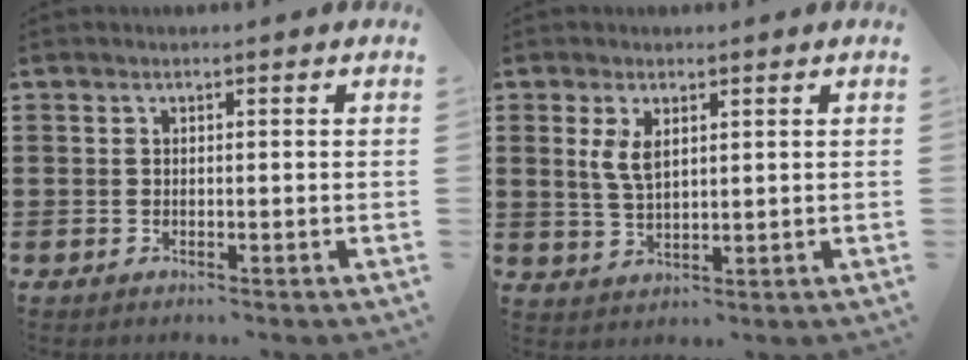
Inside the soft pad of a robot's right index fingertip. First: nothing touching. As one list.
[{"total": 3.9, "force": [1.5, 1.7, 3.1], "torque": [-0.067, 0.005, 0.026]}]